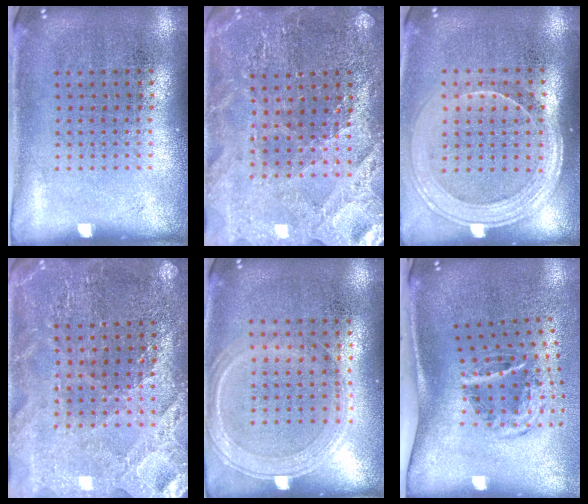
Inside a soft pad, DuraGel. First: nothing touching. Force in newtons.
{"total": 2.8, "press": 2.8, "slide": 0.2}
{"total": 1.9, "press": 1.6, "slide": 1.0}
{"total": 1.9, "press": 1.9, "slide": 0.3}
{"total": 0.6, "press": 0.5, "slide": 0.2}
{"total": 2.0, "press": 1.2, "slide": 1.6}